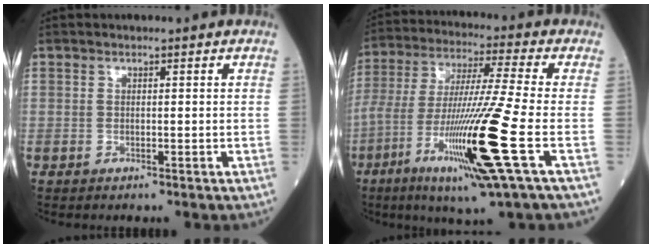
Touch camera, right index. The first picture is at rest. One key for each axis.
{"total": 18.9, "fx": -6.9, "fy": -1.1, "fz": 17.5, "tx": -0.360, "ty": -0.038, "tz": -0.137}